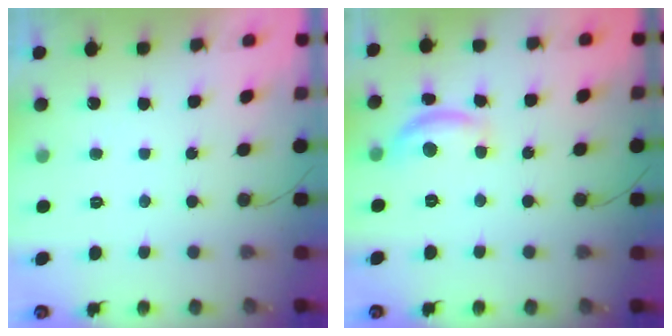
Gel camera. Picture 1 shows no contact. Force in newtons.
{"total": 10.7, "press": 10.7, "slide": 0.6}